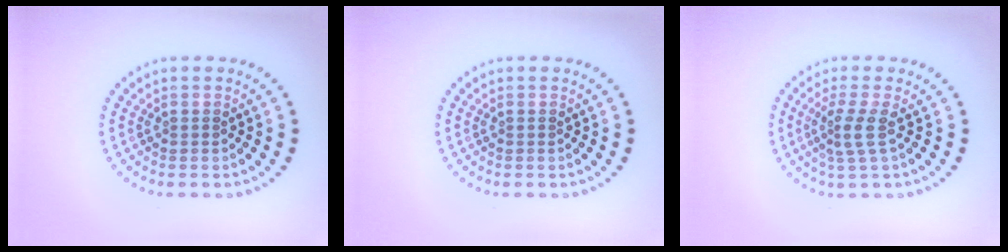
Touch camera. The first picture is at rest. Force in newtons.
{"total": 0.0}
{"total": 2.4, "press": 1.7, "slide": 1.7}